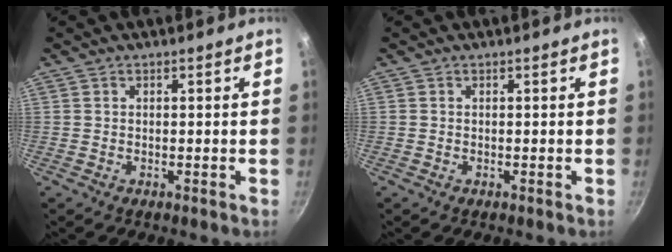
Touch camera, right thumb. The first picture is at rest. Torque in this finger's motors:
{"motor_torque": [0.46, 0.39, -0.13, 0.25, -0.02]}